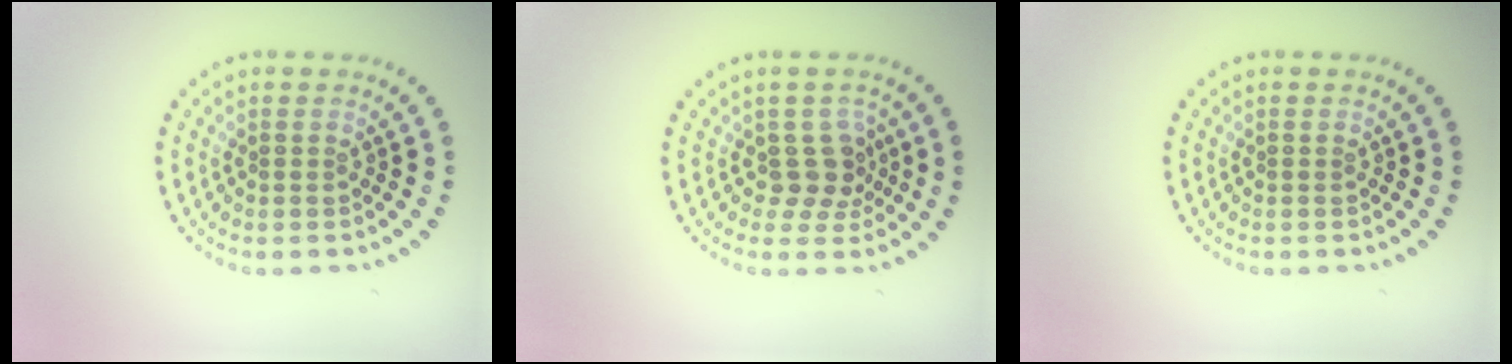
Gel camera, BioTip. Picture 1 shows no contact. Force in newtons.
{"total": 2.7, "press": 2.1, "slide": 1.7}
{"total": 0.0}